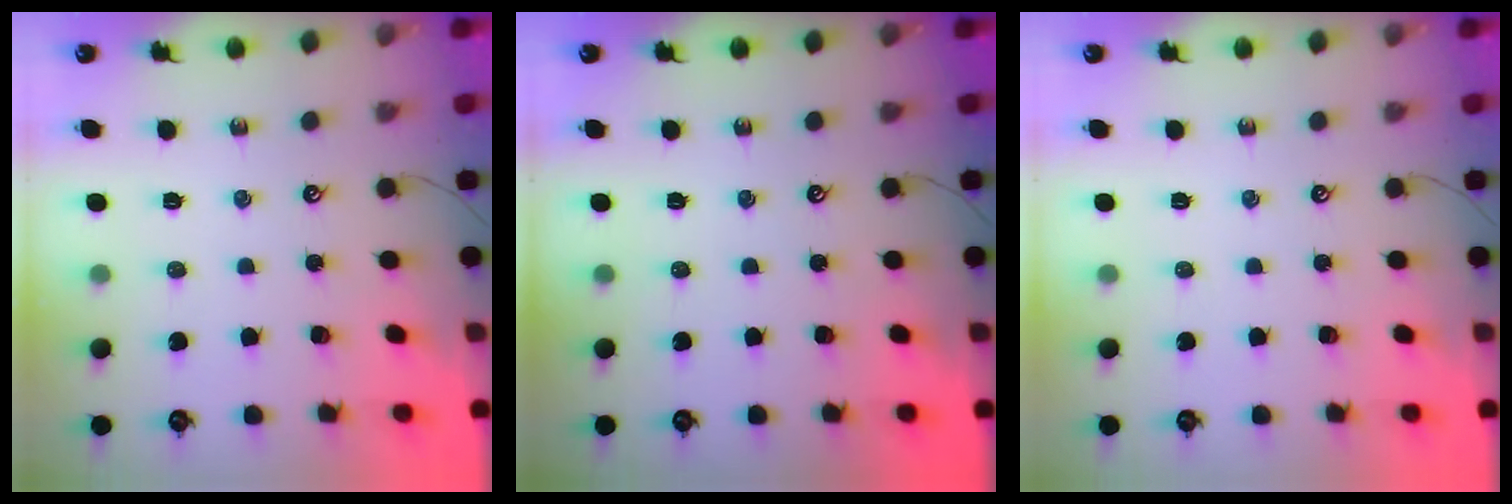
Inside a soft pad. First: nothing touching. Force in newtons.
{"total": 0.0}
{"total": 0.0}